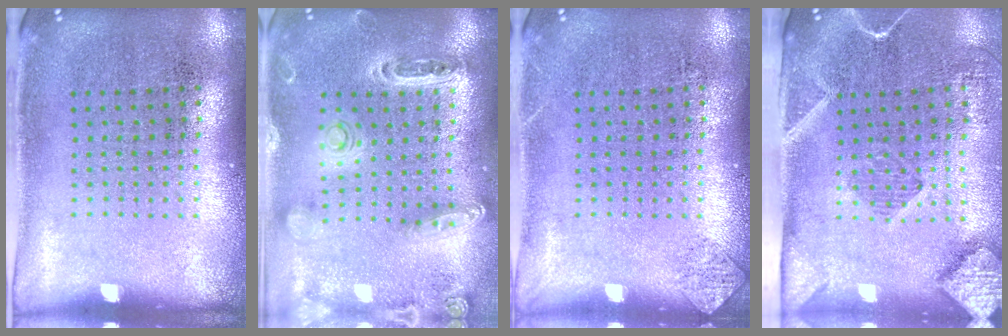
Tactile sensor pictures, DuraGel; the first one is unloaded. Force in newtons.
{"total": 1.4, "press": 1.4, "slide": 0.4}
{"total": 0.8, "press": 0.8, "slide": 0.1}
{"total": 2.9, "press": 2.1, "slide": 2.0}